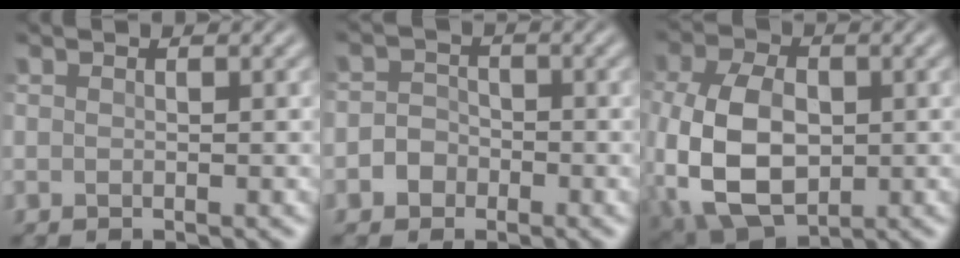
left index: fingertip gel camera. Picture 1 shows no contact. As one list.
[{"total": 1.9, "force": [-0.7, 1.7, 0.3], "torque": [0.013, 0.008, -0.022]}, {"total": 9.8, "force": [-0.6, 6.7, 7.1], "torque": [-0.171, -0.010, -0.006]}]